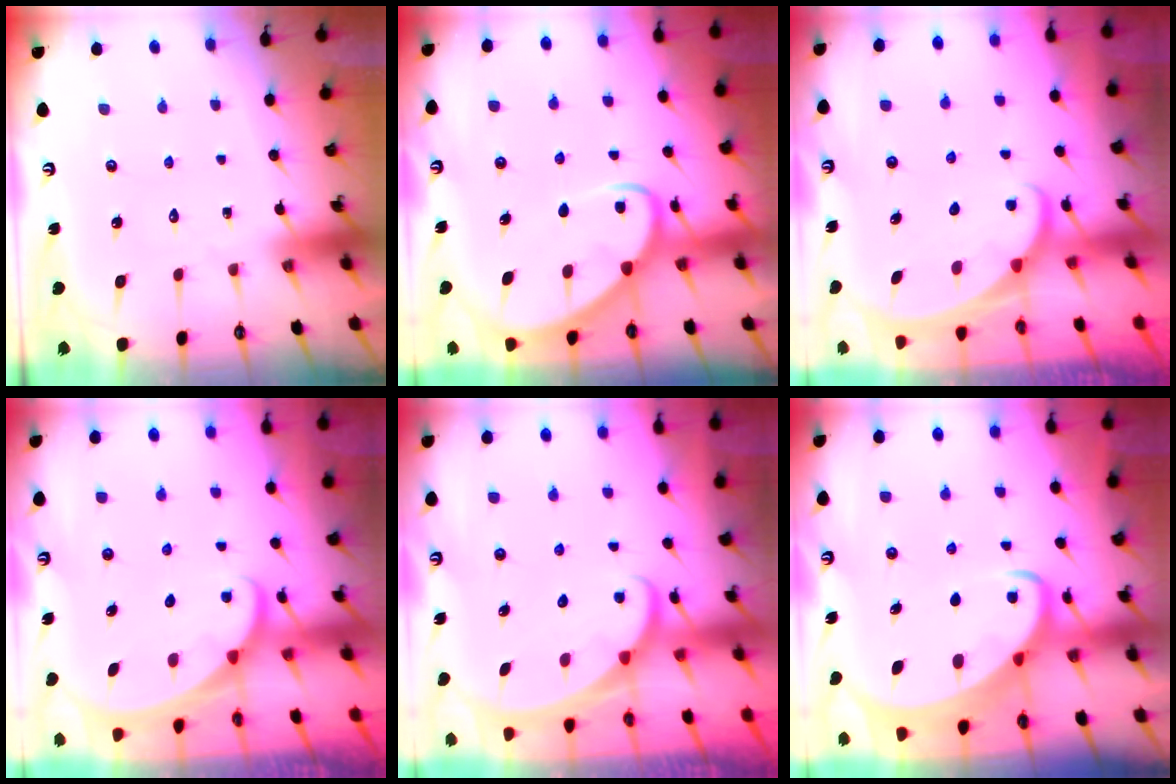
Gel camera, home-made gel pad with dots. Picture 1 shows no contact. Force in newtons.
{"total": 5.5, "press": 5.5, "slide": 0.5}
{"total": 1.6, "press": 1.6, "slide": 0.1}
{"total": 1.7, "press": 1.7, "slide": 0.1}
{"total": 2.2, "press": 2.2, "slide": 0.1}
{"total": 4.0, "press": 4.0, "slide": 0.4}